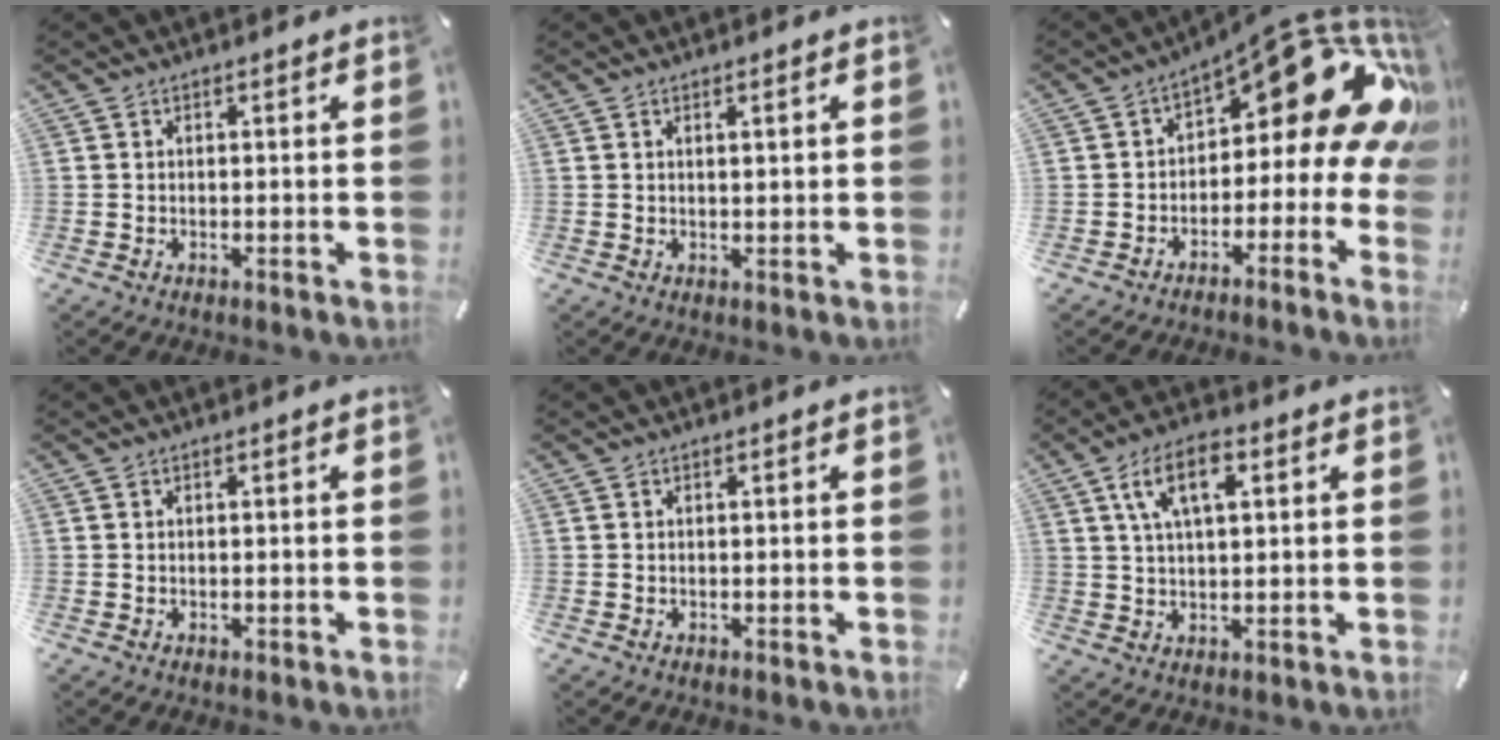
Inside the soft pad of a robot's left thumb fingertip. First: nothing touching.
{"total": 1.3, "force": [0.7, 0.1, 1.1], "torque": [-0.021, -0.001, 0.012]}
{"total": 17.0, "force": [7.1, 7.4, 13.5], "torque": [-0.172, -0.053, 0.112]}
{"total": 0.0}
{"total": 0.0}
{"total": 9.2, "force": [3.7, 4.2, 7.3], "torque": [-0.135, 0.004, 0.063]}